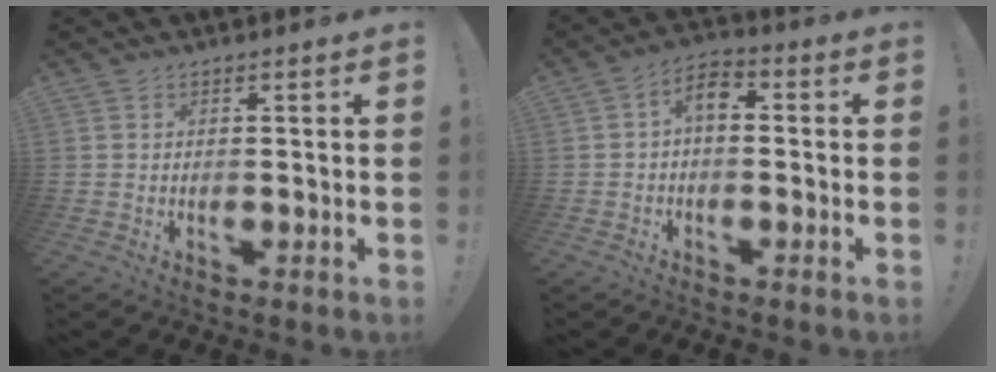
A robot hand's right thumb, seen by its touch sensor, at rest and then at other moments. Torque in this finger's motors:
{"motor_torque": [0.19, 0.05, 0.03, 0.00, 0.00]}